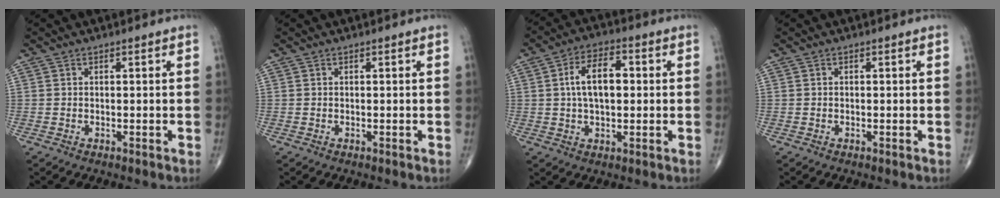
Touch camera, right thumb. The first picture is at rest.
{"total": 0.0}
{"total": 9.4, "force": [1.0, 5.1, 7.8], "torque": [-0.130, 0.016, 0.014]}
{"total": 0.0}